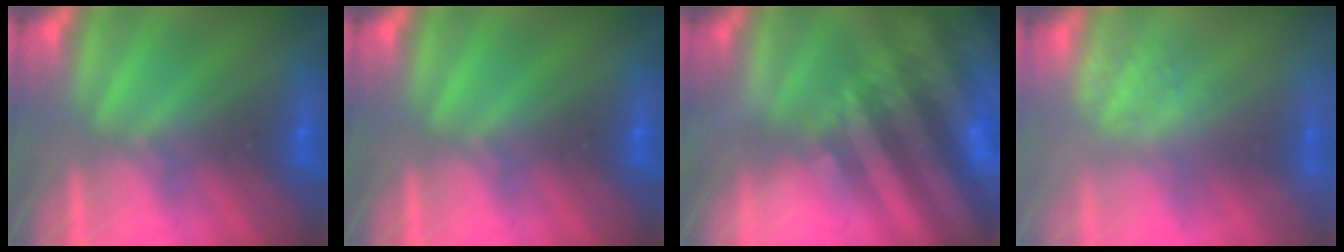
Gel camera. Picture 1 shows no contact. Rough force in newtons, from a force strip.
{"total": 0.0}
{"total": 9.4}
{"total": 2.4}